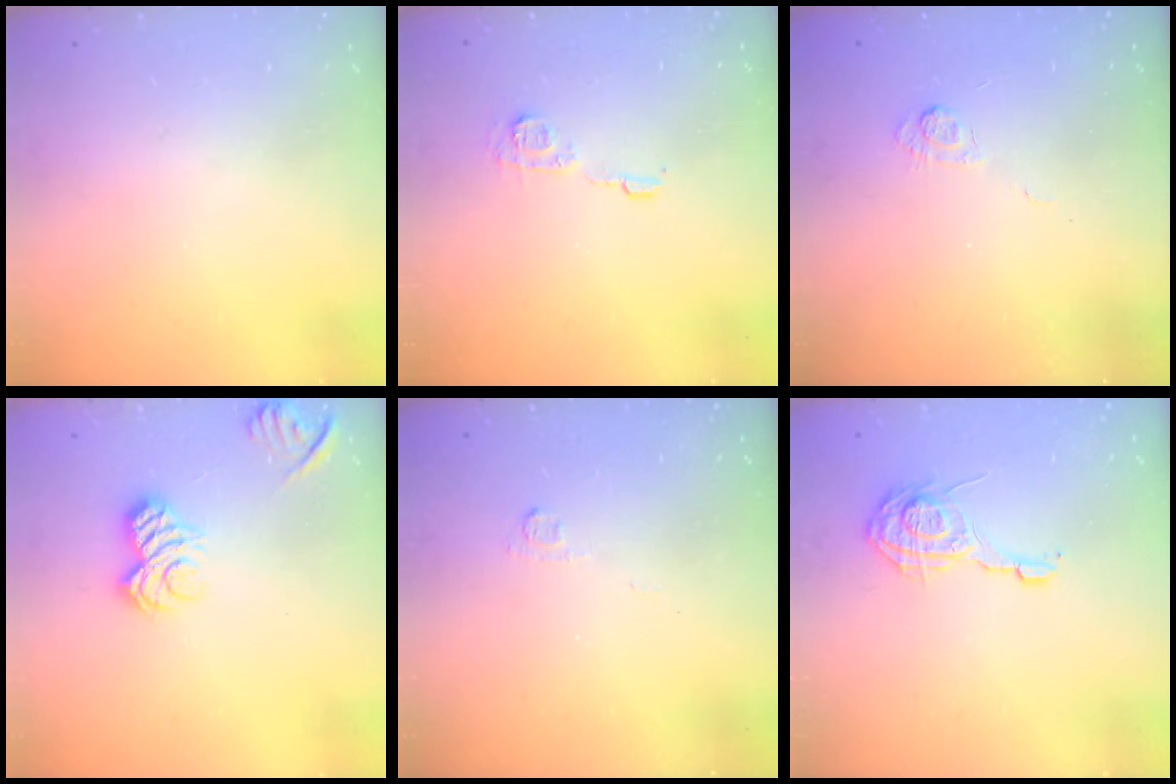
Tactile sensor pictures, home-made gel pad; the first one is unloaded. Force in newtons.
{"total": 6.4, "press": 6.4, "slide": 0.5}
{"total": 2.9, "press": 2.4, "slide": 1.6}
{"total": 9.3, "press": 9.3, "slide": 0.3}
{"total": 3.3, "press": 3.2, "slide": 1.0}
{"total": 11.0, "press": 11.0, "slide": 0.5}